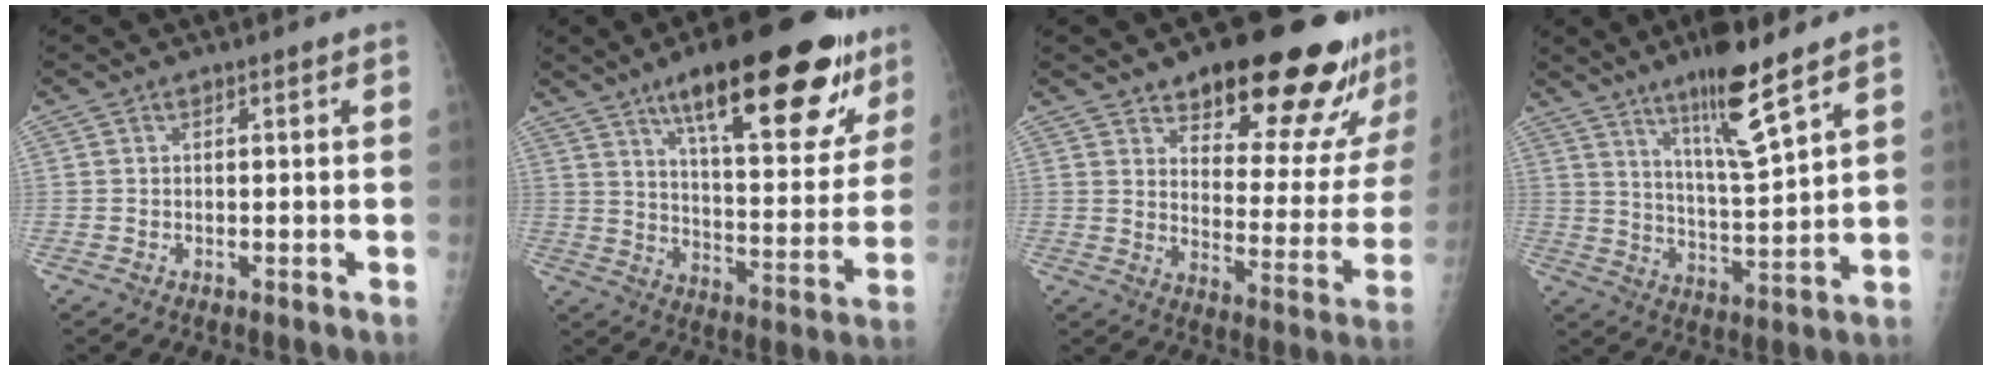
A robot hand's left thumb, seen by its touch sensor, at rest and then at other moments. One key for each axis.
{"total": 26.0, "fx": 15.4, "fy": 8.4, "fz": 19.2, "tx": -0.228, "ty": -0.046, "tz": 0.229}
{"total": 21.8, "fx": 16.5, "fy": 7.0, "fz": 12.4, "tx": -0.113, "ty": -0.100, "tz": 0.217}
{"total": 12.2, "fx": 8.1, "fy": 1.2, "fz": 9.1, "tx": -0.153, "ty": -0.056, "tz": 0.145}